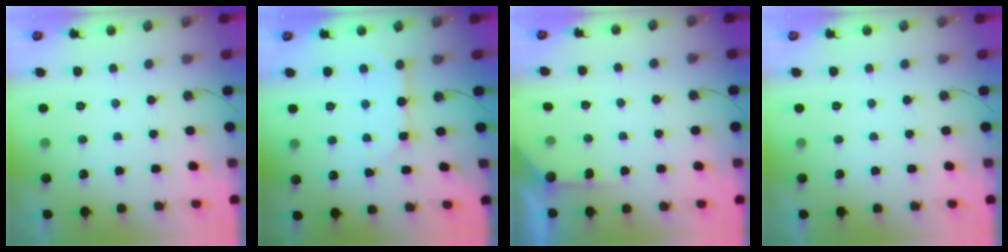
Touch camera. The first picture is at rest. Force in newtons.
{"total": 4.5, "press": 4.4, "slide": 0.2}
{"total": 3.1, "press": 3.1, "slide": 0.4}
{"total": 0.0}